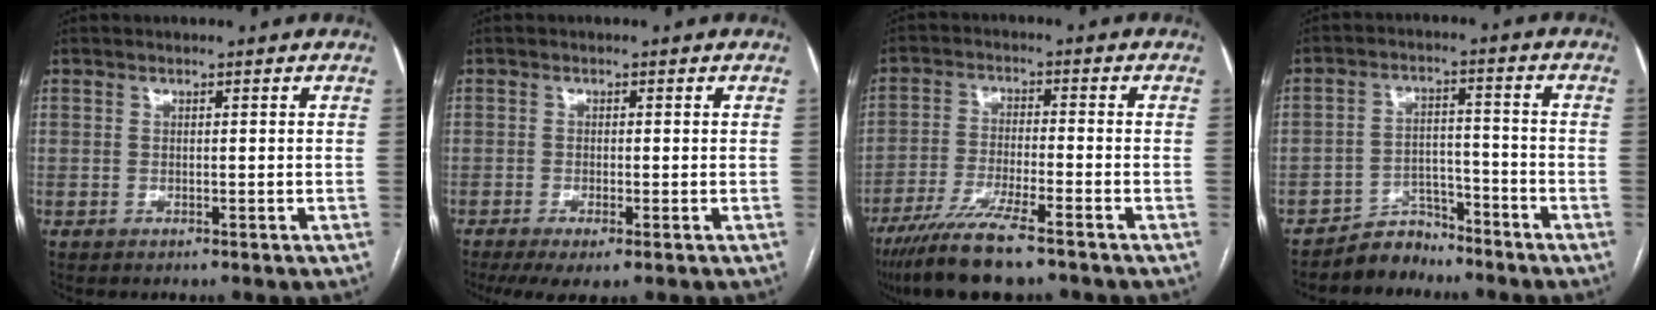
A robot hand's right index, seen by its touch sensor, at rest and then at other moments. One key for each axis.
{"total": 4.7, "fx": -2.7, "fy": 1.1, "fz": 3.8, "tx": -0.063, "ty": -0.014, "tz": -0.044}
{"total": 10.3, "fx": -7.6, "fy": 0.9, "fz": 6.8, "tx": -0.125, "ty": -0.028, "tz": -0.133}
{"total": 5.2, "fx": -4.8, "fy": 2.1, "fz": -0.3, "tx": 0.013, "ty": 0.016, "tz": -0.083}